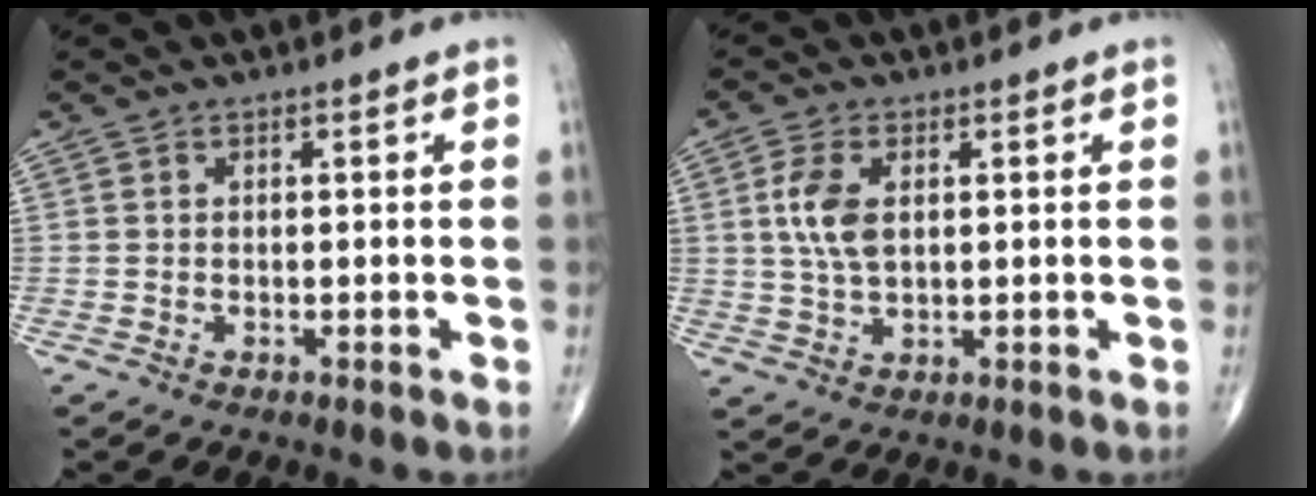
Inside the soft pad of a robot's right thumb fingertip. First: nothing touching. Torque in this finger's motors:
{"motor_torque": [1.05, 0.98, 0.99, 0.29, 0.27]}